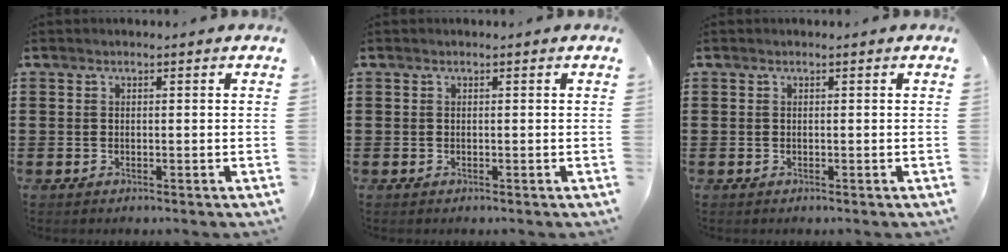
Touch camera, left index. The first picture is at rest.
{"total": 0.0}
{"total": 0.0}